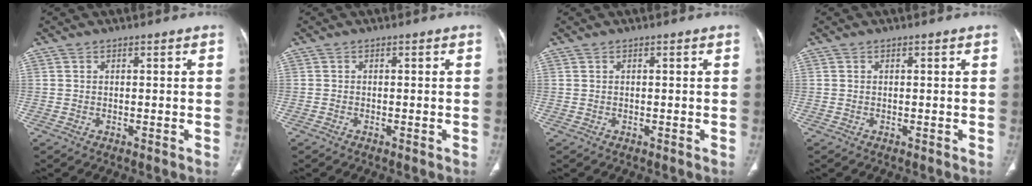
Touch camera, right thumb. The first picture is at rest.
{"total": 0.0}
{"total": 0.0}
{"total": 0.0}